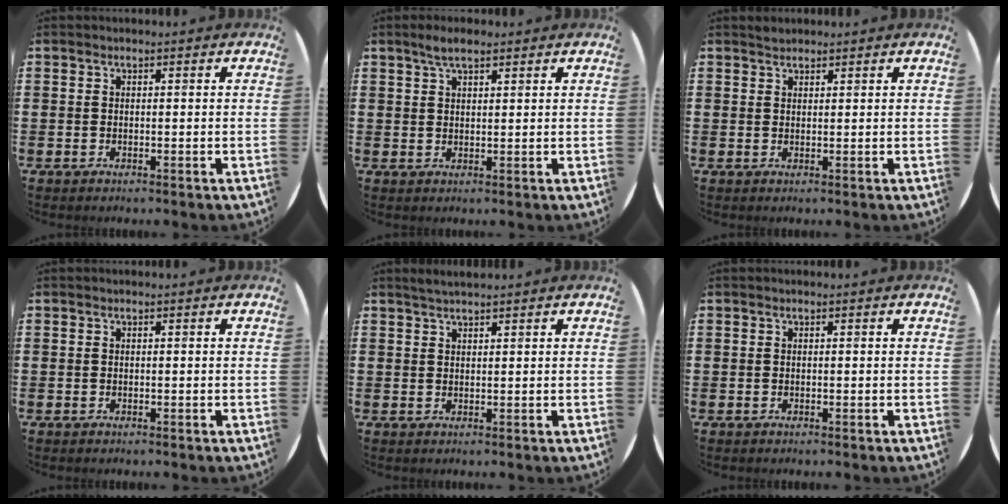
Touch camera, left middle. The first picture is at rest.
{"total": 2.9, "force": [2.2, 0.9, 1.7], "torque": [-0.030, 0.003, 0.037]}
{"total": 1.0, "force": [1.0, 0.3, 0.0], "torque": [-0.002, 0.002, 0.019]}
{"total": 0.0}
{"total": 1.5, "force": [1.4, 0.0, 0.4], "torque": [-0.009, 0.002, 0.026]}
{"total": 0.0}